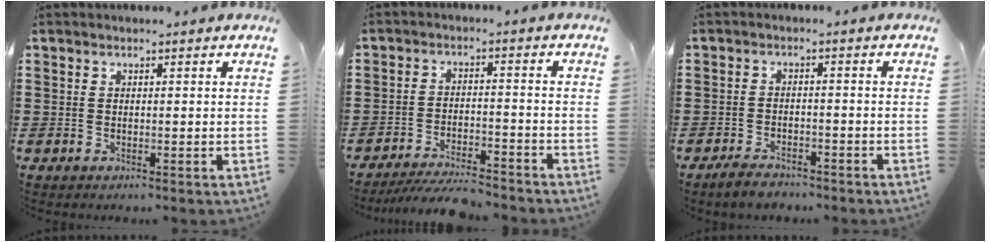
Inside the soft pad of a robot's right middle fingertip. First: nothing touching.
{"total": 5.6, "force": [-5.2, 0.5, 2.0], "torque": [-0.037, -0.004, -0.100]}
{"total": 2.9, "force": [-2.7, 0.7, 0.8], "torque": [-0.025, 0.002, -0.056]}